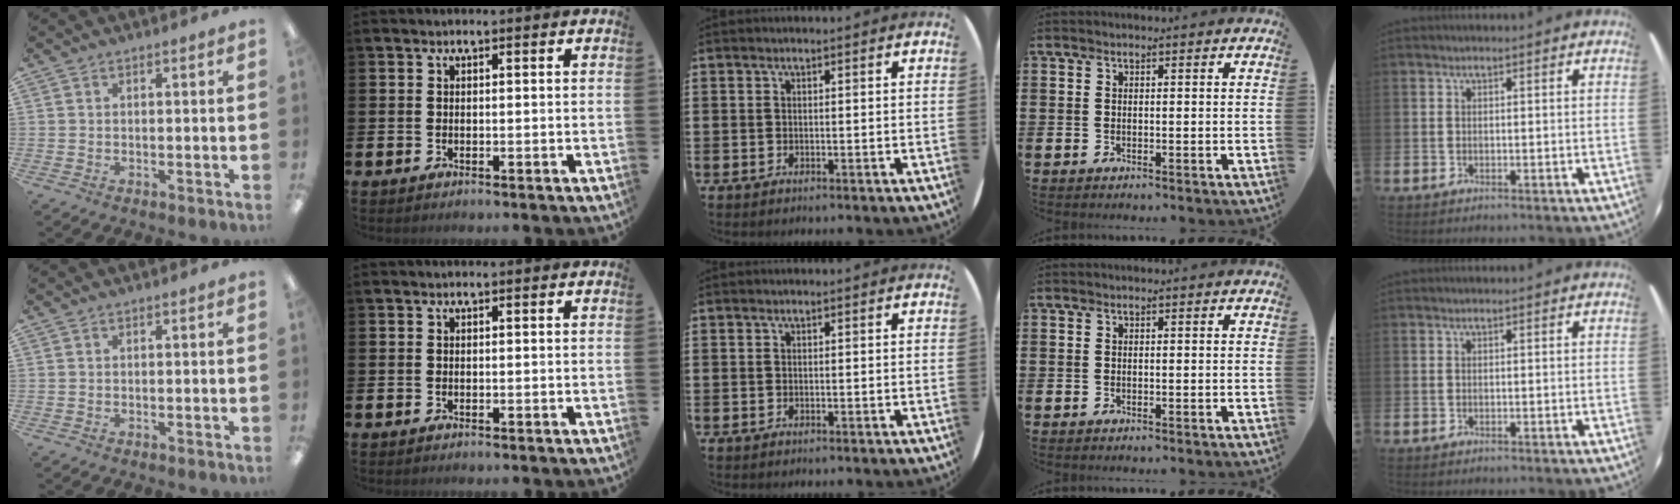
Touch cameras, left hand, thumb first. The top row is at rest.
{}